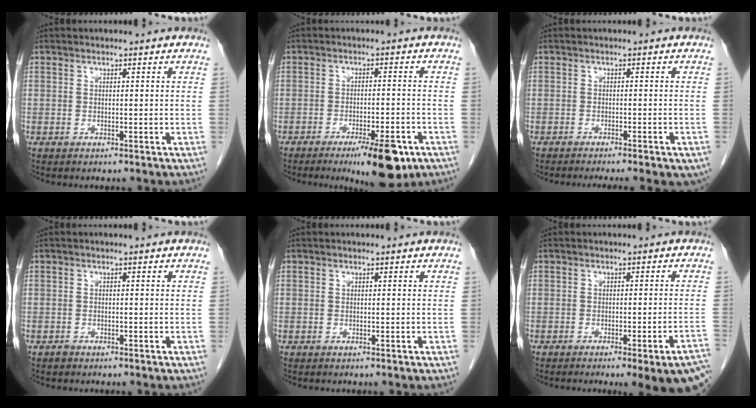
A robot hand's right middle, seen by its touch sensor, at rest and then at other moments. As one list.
[{"total": 8.6, "force": [-5.0, 1.8, 6.7], "torque": [-0.095, -0.011, -0.069]}, {"total": 9.2, "force": [-7.3, 1.3, 5.3], "torque": [-0.055, -0.014, -0.092]}, {"total": 0.6, "force": [-0.5, 0.4, 0.1], "torque": [-0.003, 0.001, -0.010]}, {"total": 0.0}, {"total": 10.6, "force": [-8.2, 0.3, 6.8], "torque": [-0.035, -0.007, -0.094]}]